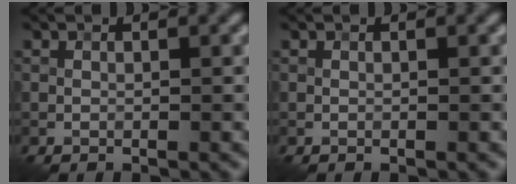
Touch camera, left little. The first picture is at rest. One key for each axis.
{"total": 0.0}